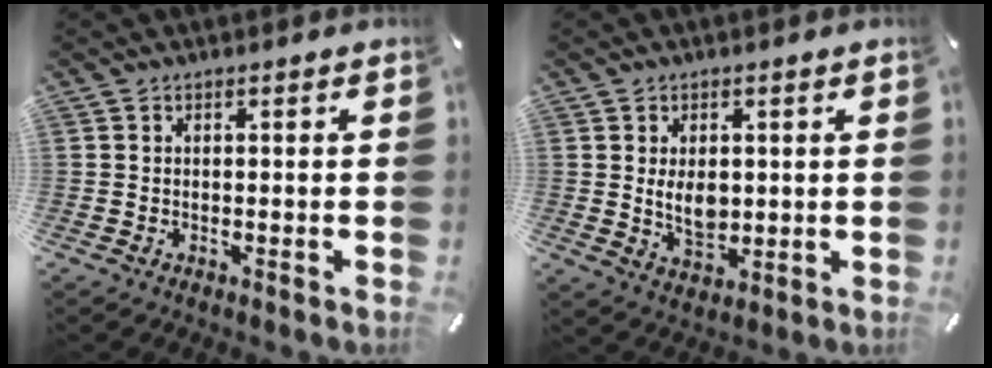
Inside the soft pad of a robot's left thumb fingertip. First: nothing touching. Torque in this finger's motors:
{"motor_torque": [0.72, 1.88, 0.04, 0.05, 0.13]}